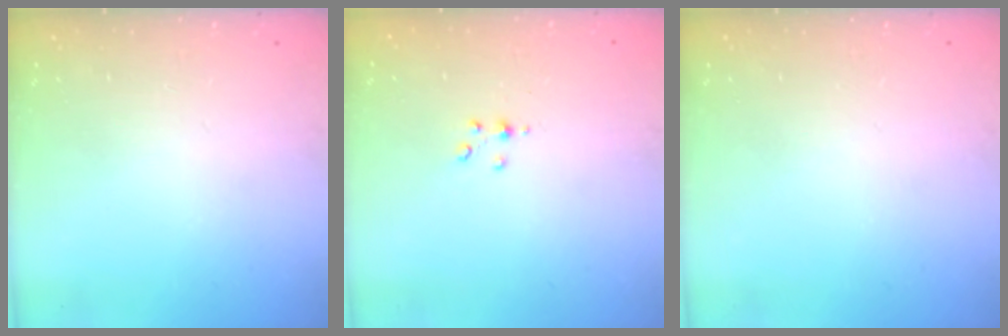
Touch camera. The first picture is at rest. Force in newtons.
{"total": 3.4, "press": 3.4, "slide": 0.5}
{"total": 0.0}